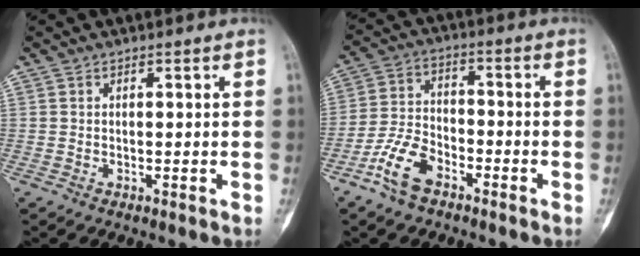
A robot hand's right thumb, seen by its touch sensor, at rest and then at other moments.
{"total": 8.9, "force": [-5.3, 4.8, 5.3], "torque": [-0.101, 0.031, -0.109]}